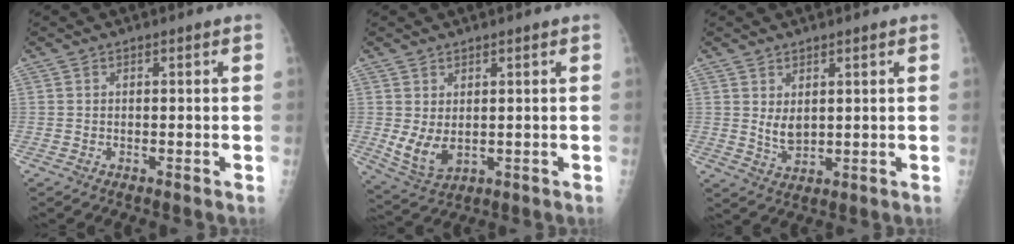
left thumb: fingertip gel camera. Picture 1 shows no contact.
{"total": 6.4, "force": [0.8, 3.7, 5.1], "torque": [-0.091, -0.012, 0.031]}
{"total": 4.4, "force": [1.6, 2.3, 3.4], "torque": [-0.052, -0.021, 0.037]}